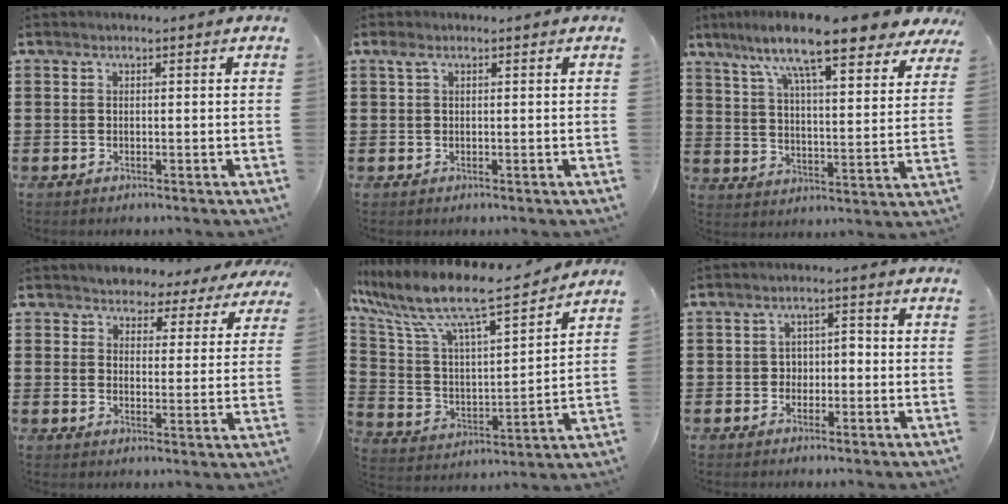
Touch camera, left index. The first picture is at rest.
{"total": 1.1, "force": [0.4, 0.5, 0.9], "torque": [-0.018, 0.005, 0.007]}
{"total": 12.1, "force": [9.5, 1.4, 7.3], "torque": [-0.157, -0.047, 0.156]}
{"total": 3.7, "force": [3.5, 1.3, -0.3], "torque": [-0.019, -0.015, 0.059]}
{"total": 9.6, "force": [7.6, 1.5, 5.6], "torque": [-0.142, -0.055, 0.123]}
{"total": 2.5, "force": [-0.8, 2.0, 1.3], "torque": [-0.033, 0.006, -0.022]}